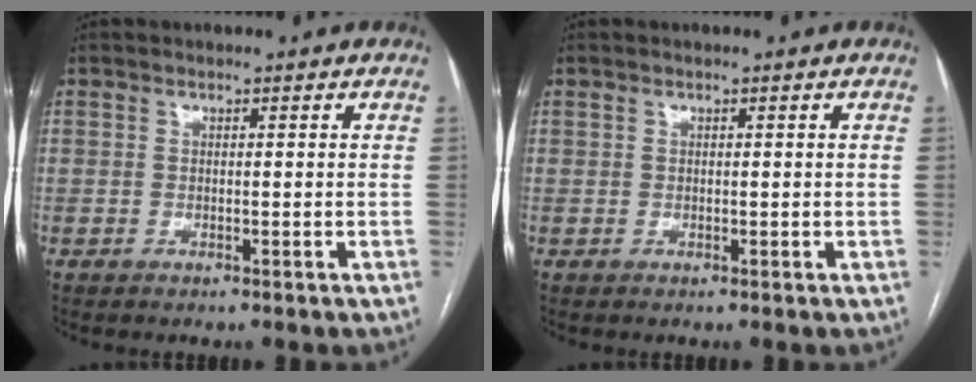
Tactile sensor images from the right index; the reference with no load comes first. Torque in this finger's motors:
{"motor_torque": [-0.31, 0.06, 0.00, 0.00]}